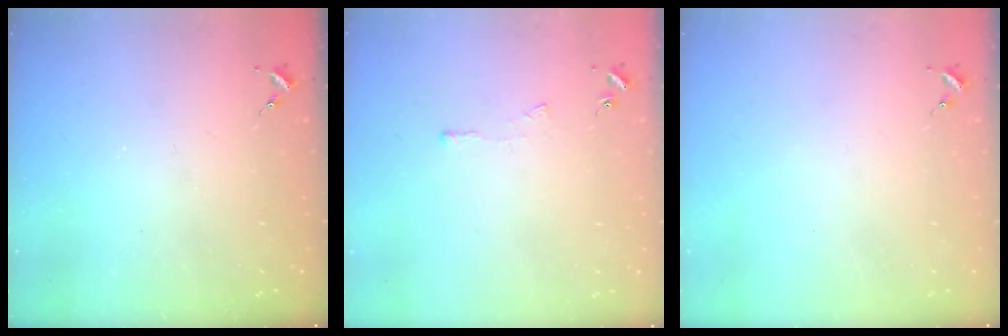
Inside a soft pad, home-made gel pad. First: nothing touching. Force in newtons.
{"total": 3.6, "press": 3.6, "slide": 0.4}
{"total": 0.0}